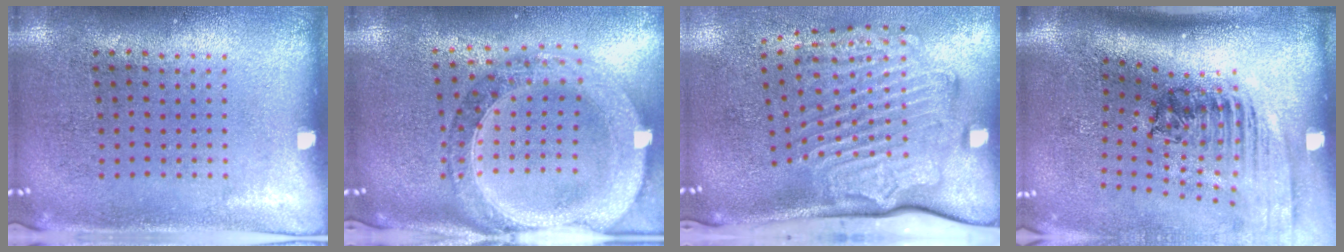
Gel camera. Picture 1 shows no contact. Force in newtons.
{"total": 2.2, "press": 2.0, "slide": 0.9}
{"total": 3.3, "press": 2.3, "slide": 2.4}
{"total": 2.5, "press": 1.8, "slide": 1.8}